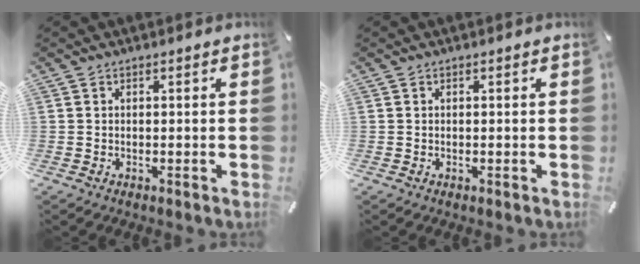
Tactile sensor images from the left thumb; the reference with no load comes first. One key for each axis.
{"total": 0.0}